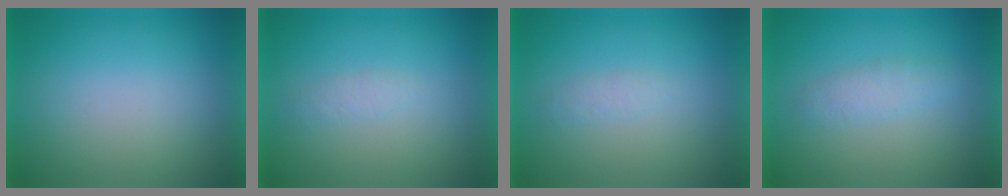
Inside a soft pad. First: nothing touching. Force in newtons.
{"total": 1.4}
{"total": 1.5}
{"total": 2.3}